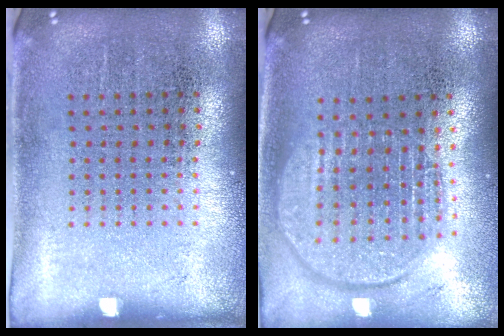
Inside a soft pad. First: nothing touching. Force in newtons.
{"total": 1.9, "press": 1.6, "slide": 1.0}